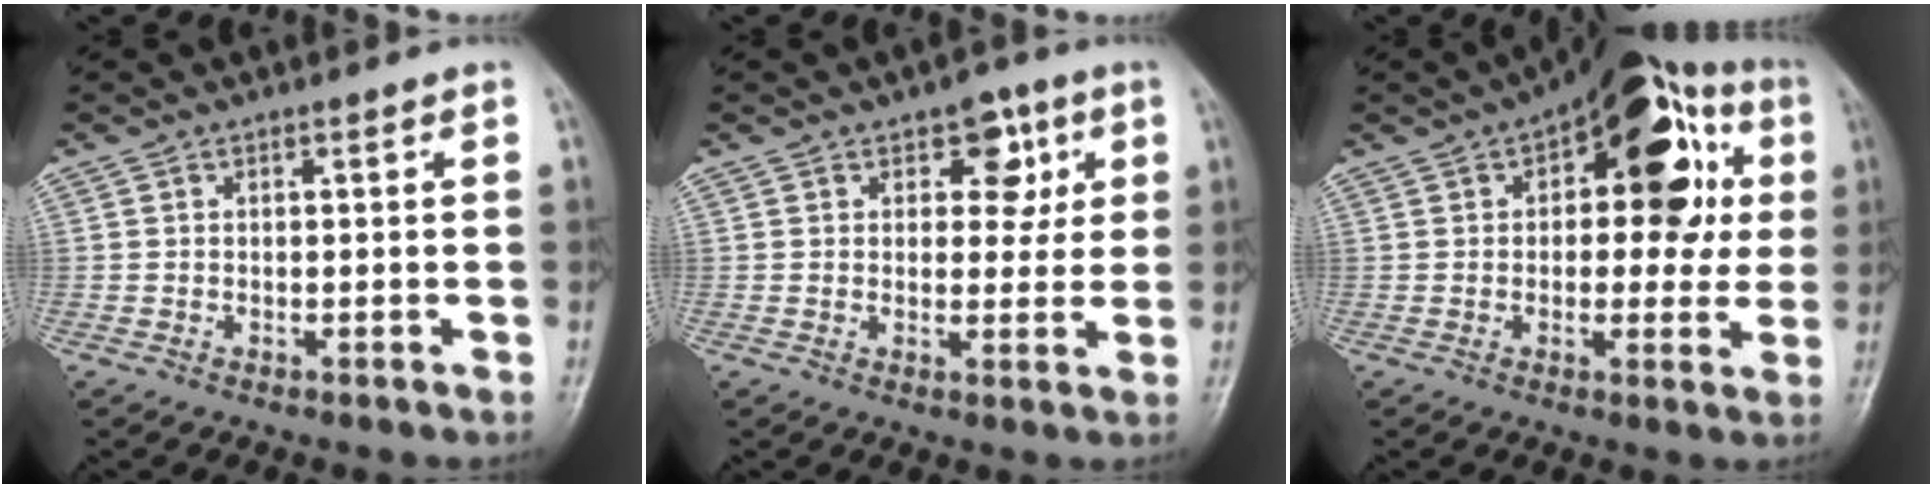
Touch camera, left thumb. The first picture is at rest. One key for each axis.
{"total": 6.5, "fx": 2.6, "fy": 4.3, "fz": 4.2, "tx": -0.013, "ty": -0.007, "tz": 0.027}
{"total": 20.0, "fx": 5.2, "fy": 10.4, "fz": 16.2, "tx": -0.156, "ty": 0.021, "tz": 0.059}